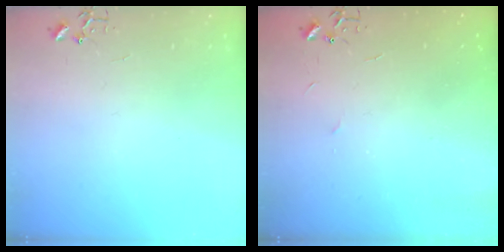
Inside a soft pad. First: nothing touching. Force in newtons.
{"total": 2.2, "press": 2.2, "slide": 0.3}